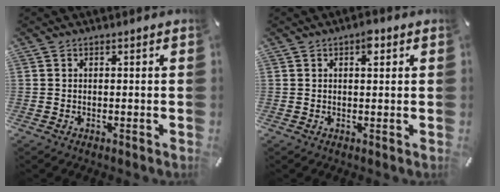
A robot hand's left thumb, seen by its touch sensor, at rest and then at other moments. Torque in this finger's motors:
{"motor_torque": [0.54, 0.36, -0.04, 0.01, 0.18]}